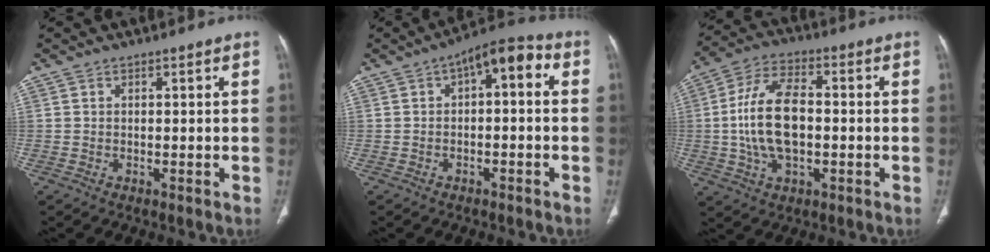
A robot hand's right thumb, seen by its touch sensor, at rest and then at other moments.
{"total": 8.1, "force": [1.2, 3.9, 7.0], "torque": [-0.076, 0.036, 0.005]}
{"total": 14.1, "force": [-0.6, 7.6, 11.9], "torque": [-0.233, 0.019, -0.012]}